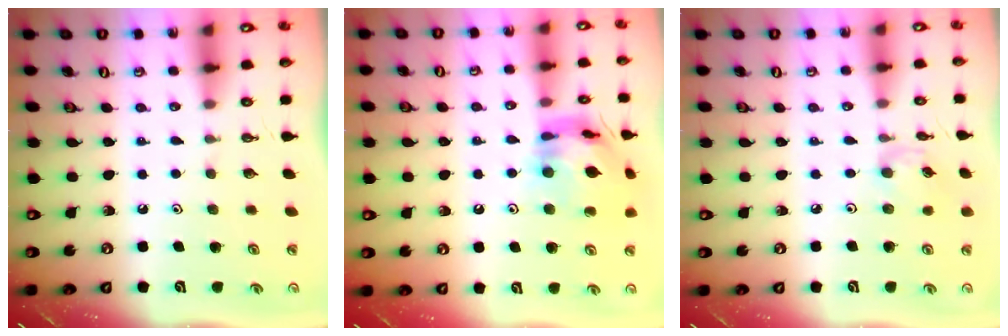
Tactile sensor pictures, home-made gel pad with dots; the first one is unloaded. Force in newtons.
{"total": 16.0, "press": 15.9, "slide": 1.4}
{"total": 3.3, "press": 3.3, "slide": 0.3}